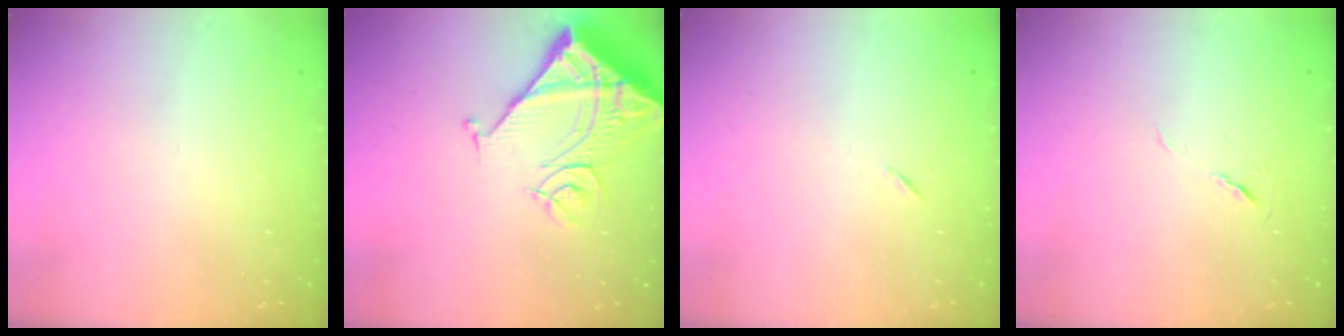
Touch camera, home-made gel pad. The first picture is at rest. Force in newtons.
{"total": 13.6, "press": 13.6, "slide": 1.6}
{"total": 4.9, "press": 4.5, "slide": 1.9}
{"total": 5.1, "press": 4.7, "slide": 2.1}